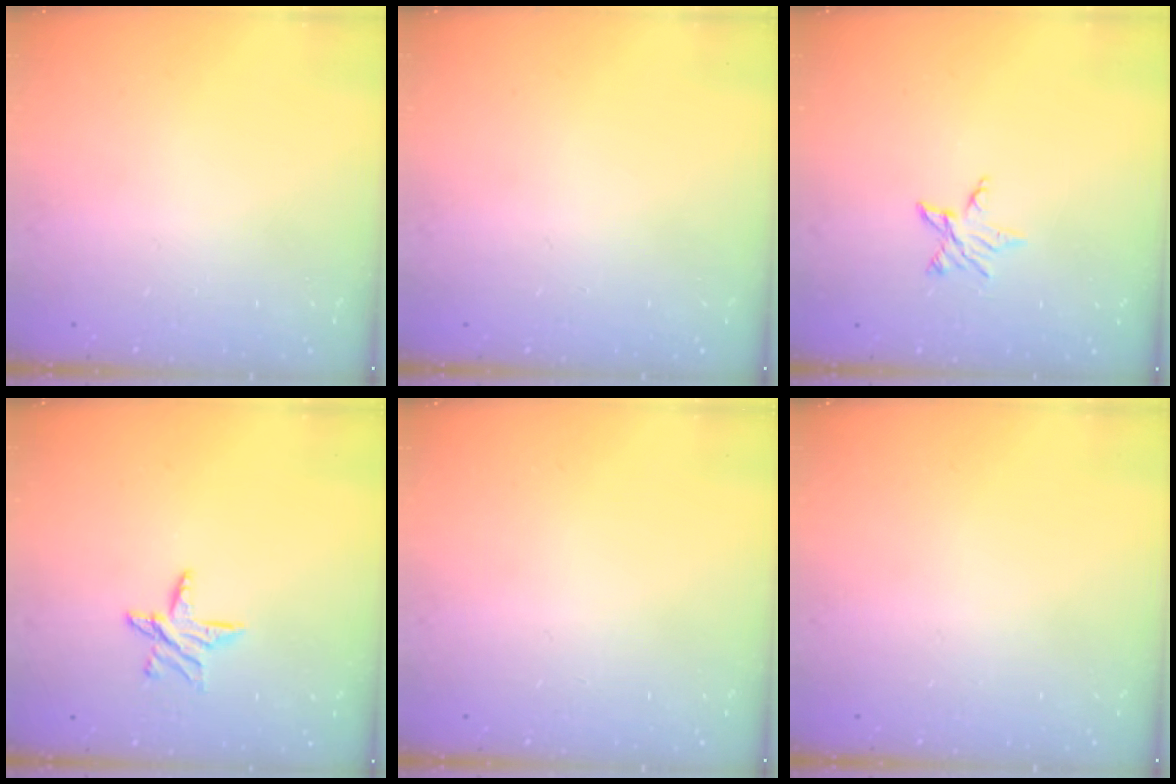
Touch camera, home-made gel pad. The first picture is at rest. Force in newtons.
{"total": 0.0}
{"total": 5.2, "press": 5.2, "slide": 0.6}
{"total": 8.1, "press": 8.1, "slide": 0.4}
{"total": 0.0}
{"total": 0.0}